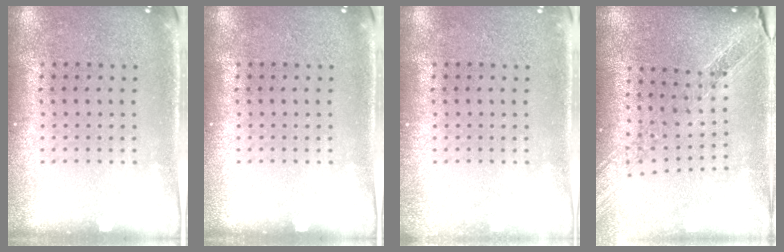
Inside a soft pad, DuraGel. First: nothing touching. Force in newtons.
{"total": 0.0}
{"total": 0.9, "press": 0.8, "slide": 0.2}
{"total": 1.0, "press": 1.0, "slide": 0.2}